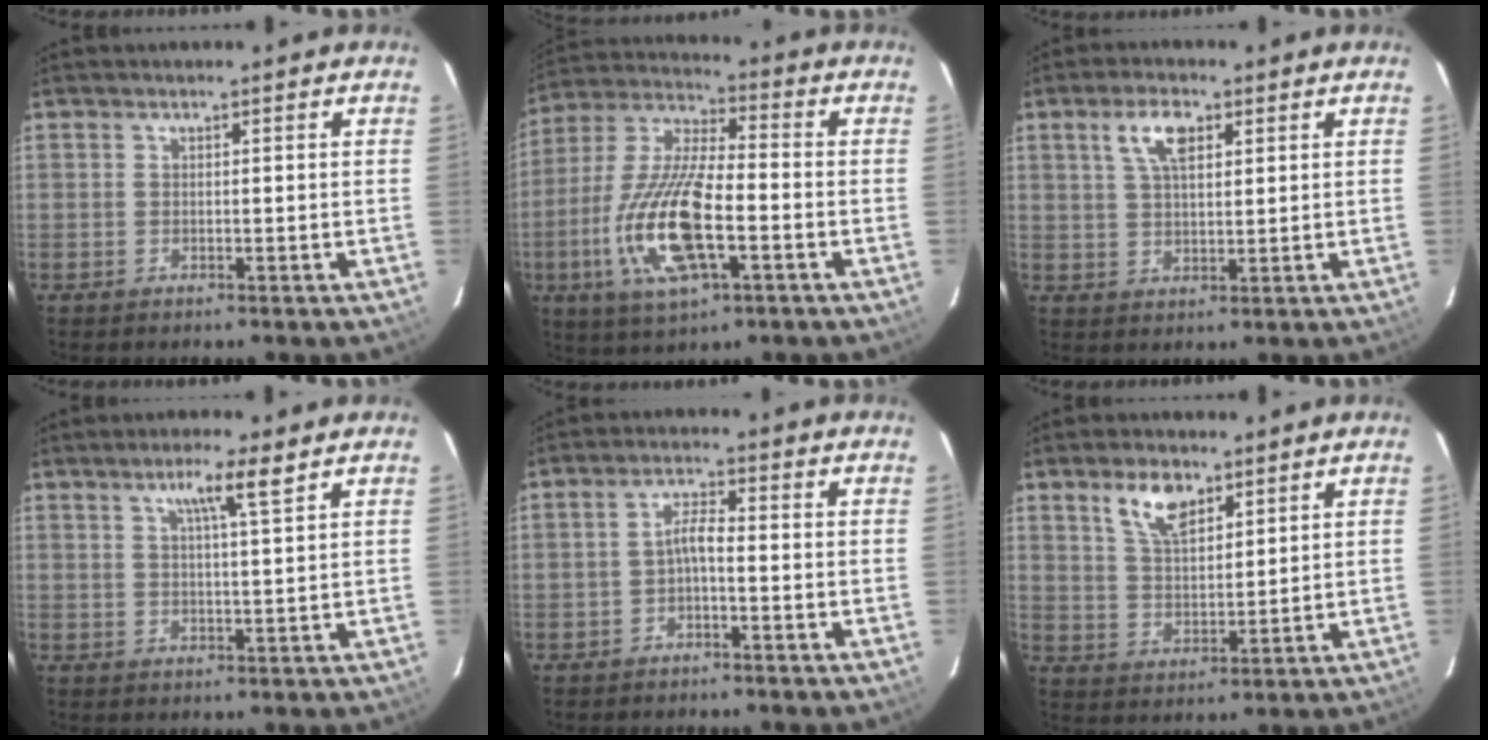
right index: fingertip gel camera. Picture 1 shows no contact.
{"total": 17.8, "force": [-5.4, 5.9, 15.8], "torque": [-0.336, -0.013, -0.104]}
{"total": 5.9, "force": [2.7, 2.5, 4.6], "torque": [-0.085, 0.012, 0.049]}
{"total": 4.9, "force": [2.9, -0.3, 4.0], "torque": [-0.066, 0.000, 0.048]}
{"total": 3.4, "force": [-1.4, 0.5, 3.1], "torque": [-0.067, 0.011, -0.027]}
{"total": 7.5, "force": [4.6, 3.6, 4.8], "torque": [-0.088, 0.009, 0.089]}